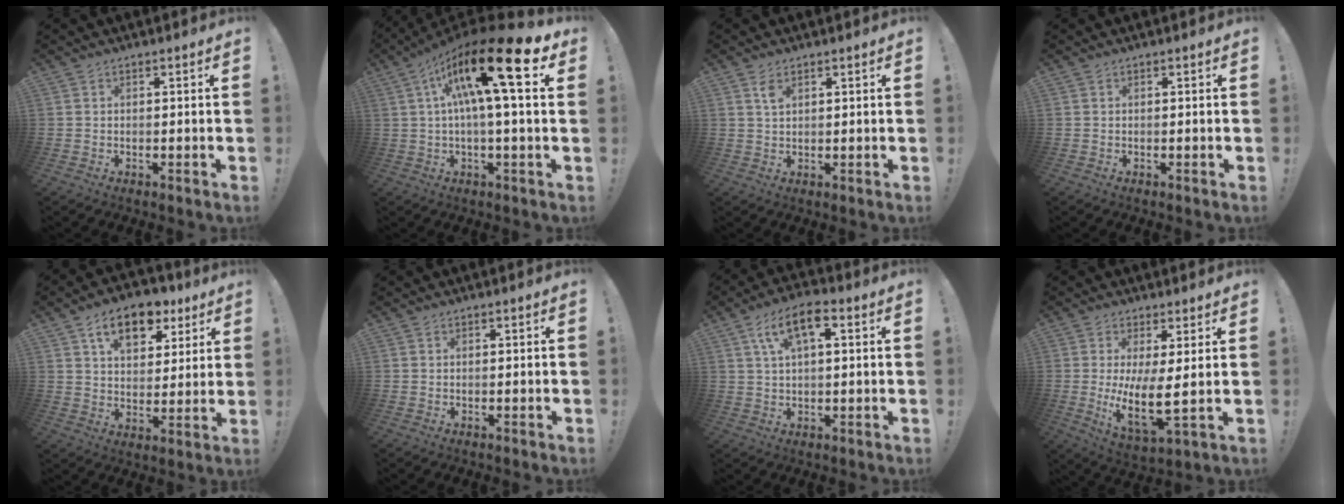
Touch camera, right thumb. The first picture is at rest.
{"total": 20.1, "force": [6.9, 3.6, 18.6], "torque": [-0.327, -0.033, 0.101]}
{"total": 3.1, "force": [1.6, 1.5, 2.2], "torque": [-0.032, -0.004, 0.026]}
{"total": 0.0}
{"total": 13.4, "force": [7.2, 8.1, 7.9], "torque": [-0.117, -0.030, 0.129]}
{"total": 0.0}
{"total": 9.4, "force": [3.7, 4.0, 7.8], "torque": [-0.134, 0.006, 0.067]}
{"total": 9.5, "force": [1.8, 1.6, 9.2], "torque": [-0.151, -0.040, 0.031]}